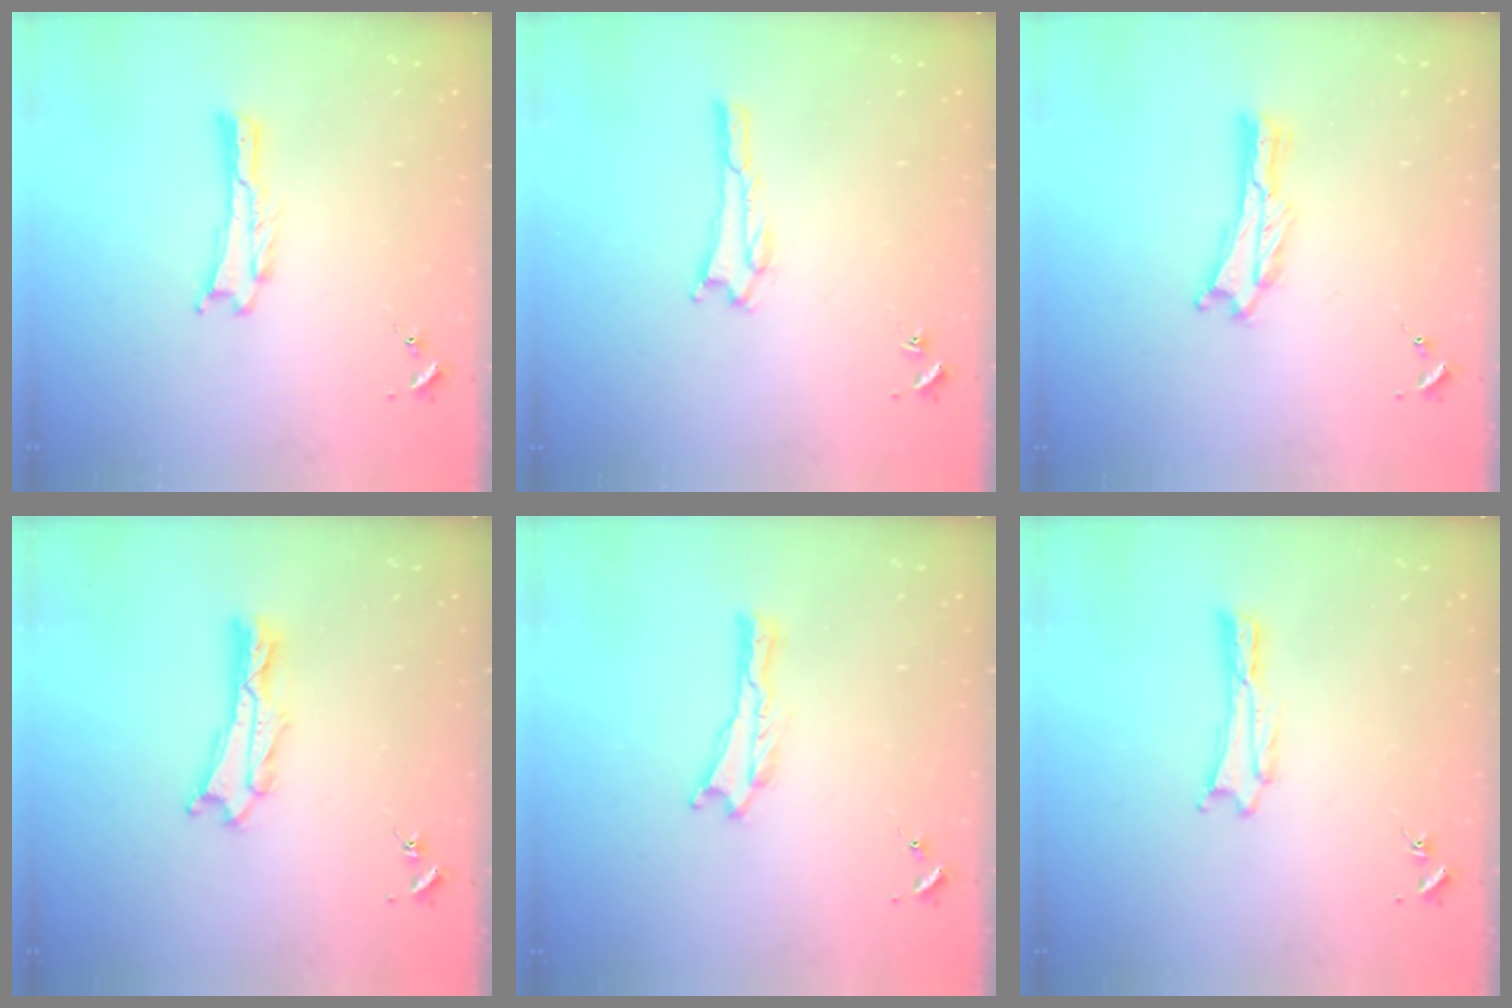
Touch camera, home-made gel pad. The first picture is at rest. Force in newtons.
{"total": 1.5, "press": 1.5, "slide": 0.2}
{"total": 0.8, "press": 0.7, "slide": 0.2}
{"total": 2.4, "press": 2.4, "slide": 0.3}
{"total": 0.0}
{"total": 0.0}